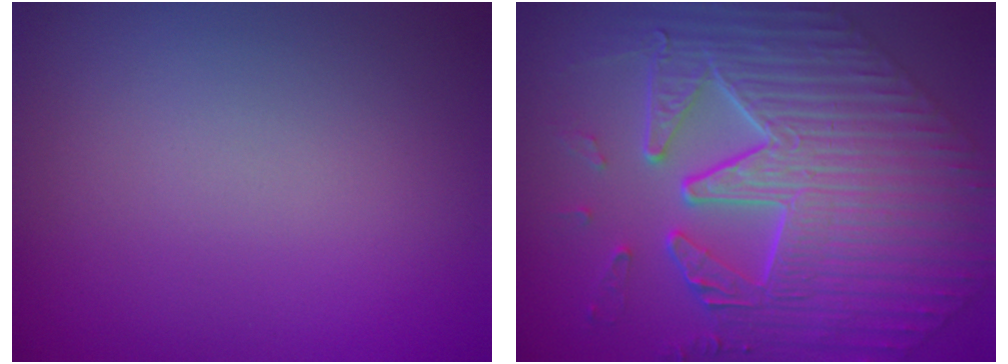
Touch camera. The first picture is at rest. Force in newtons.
{"total": 9.8, "press": 7.4, "slide": 6.3}